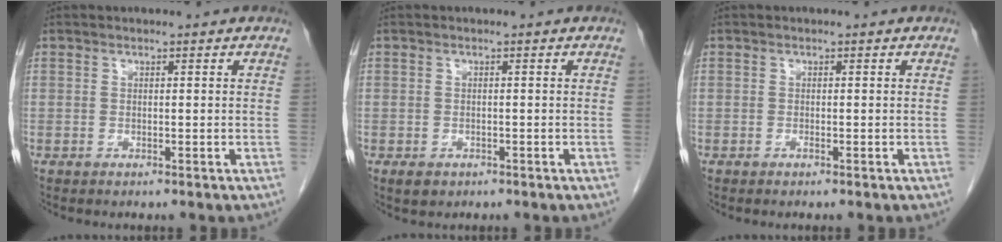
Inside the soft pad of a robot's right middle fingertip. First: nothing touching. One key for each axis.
{"total": 1.7, "fx": -0.9, "fy": 1.2, "fz": 0.8, "tx": -0.014, "ty": 0.001, "tz": -0.005}
{"total": 0.0}